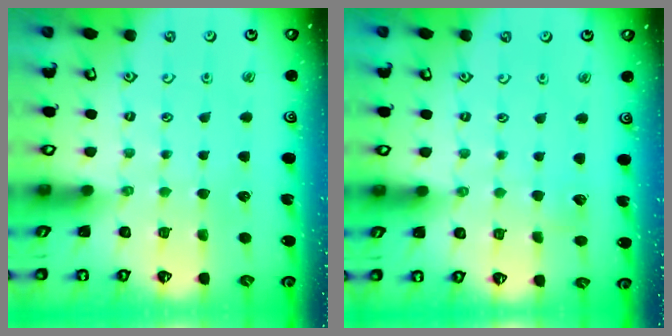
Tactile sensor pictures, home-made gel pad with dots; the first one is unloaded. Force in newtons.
{"total": 3.3, "press": 3.3, "slide": 0.4}